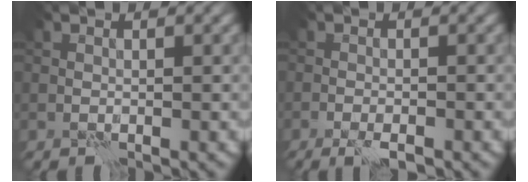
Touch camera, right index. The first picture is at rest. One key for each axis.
{"total": 2.5, "fx": -1.7, "fy": 0.6, "fz": 1.8, "tx": -0.034, "ty": 0.000, "tz": -0.029}